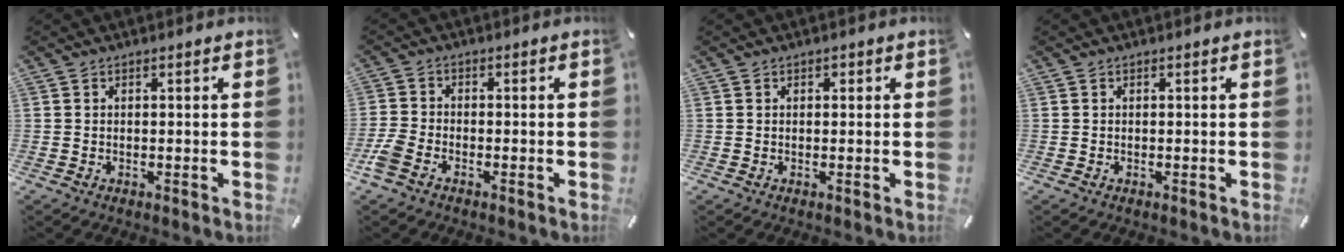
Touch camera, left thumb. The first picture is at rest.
{"total": 3.8, "force": [-2.3, 2.2, 2.1], "torque": [-0.050, 0.008, -0.046]}
{"total": 0.6, "force": [0.2, 0.6, 0.2], "torque": [-0.004, 0.004, 0.002]}
{"total": 0.0}